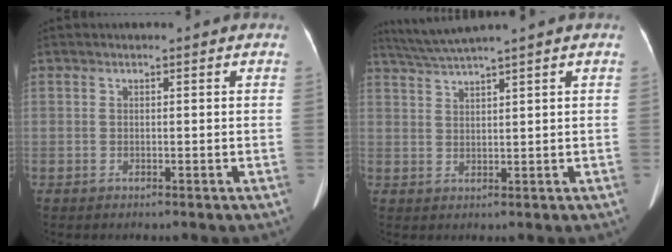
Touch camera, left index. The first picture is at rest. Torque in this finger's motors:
{"motor_torque": [-0.03, -0.09, 0.02, 0.05]}